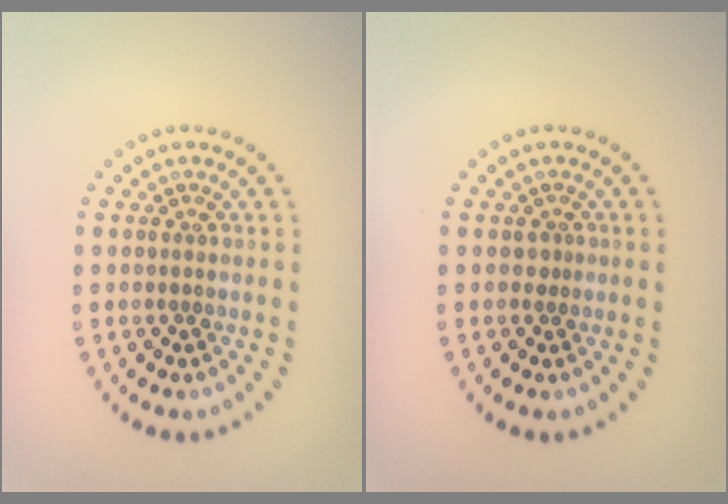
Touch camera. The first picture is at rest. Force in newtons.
{"total": 0.9, "press": 0.6, "slide": 0.7}